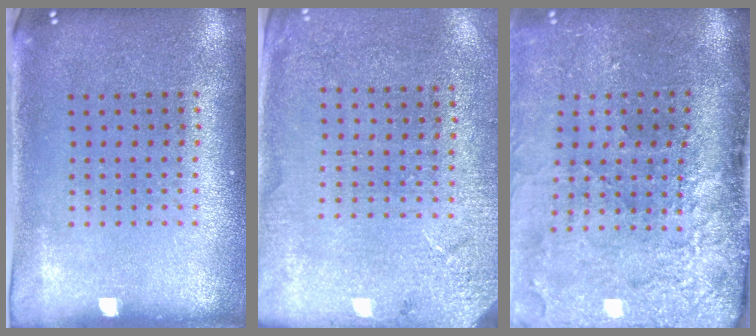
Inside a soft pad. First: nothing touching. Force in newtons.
{"total": 2.6, "press": 2.5, "slide": 0.7}
{"total": 4.6, "press": 3.5, "slide": 3.0}